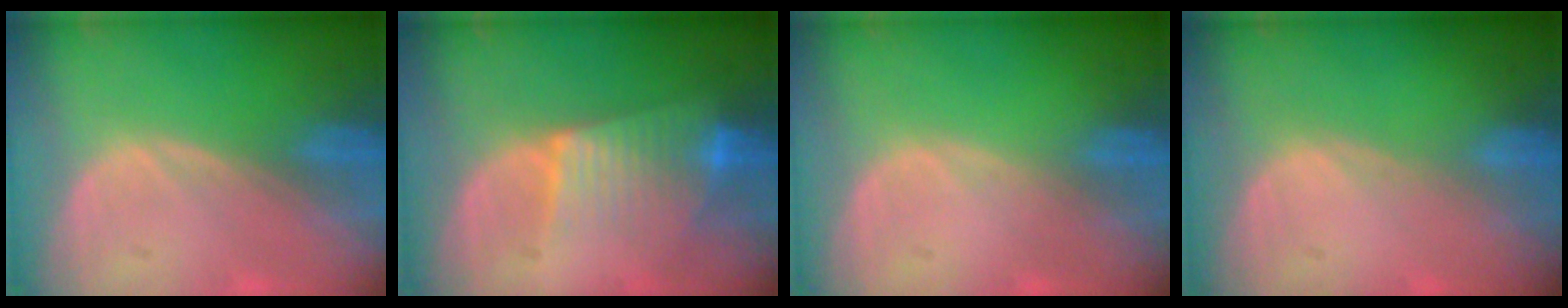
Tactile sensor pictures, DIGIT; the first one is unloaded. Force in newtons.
{"total": 7.5, "press": 6.5, "slide": 3.7}
{"total": 0.0}
{"total": 0.0}